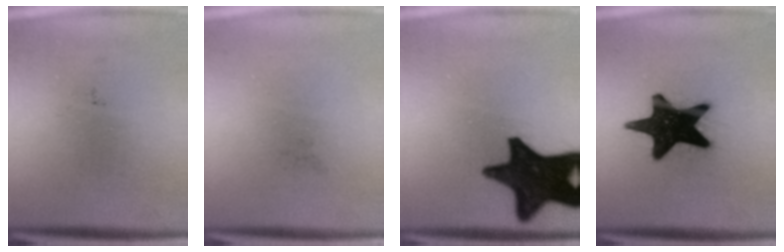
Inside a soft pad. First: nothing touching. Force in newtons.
{"total": 0.0}
{"total": 18.5}
{"total": 18.4}